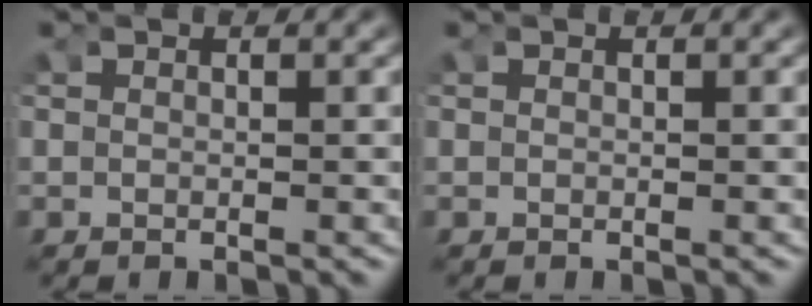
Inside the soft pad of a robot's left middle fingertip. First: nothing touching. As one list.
[{"total": 0.0}]